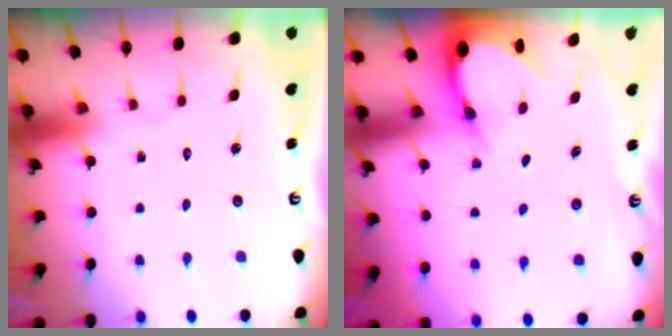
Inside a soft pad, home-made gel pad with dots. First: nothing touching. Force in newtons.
{"total": 3.3, "press": 3.3, "slide": 0.3}